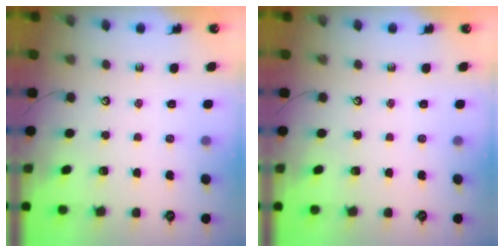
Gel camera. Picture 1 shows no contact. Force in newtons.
{"total": 0.0}